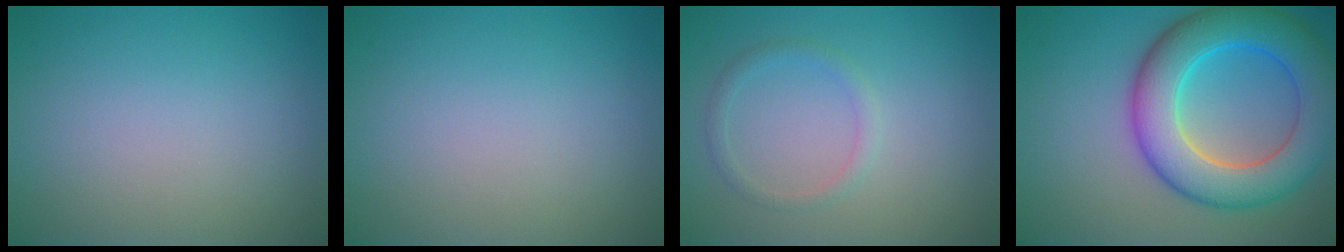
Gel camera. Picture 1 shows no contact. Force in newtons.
{"total": 0.0}
{"total": 1.3, "press": 1.3, "slide": 0.1}
{"total": 9.5, "press": 9.5, "slide": 0.4}